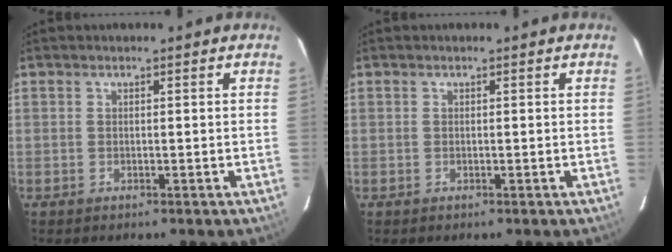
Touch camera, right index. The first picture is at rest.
{"total": 0.0}